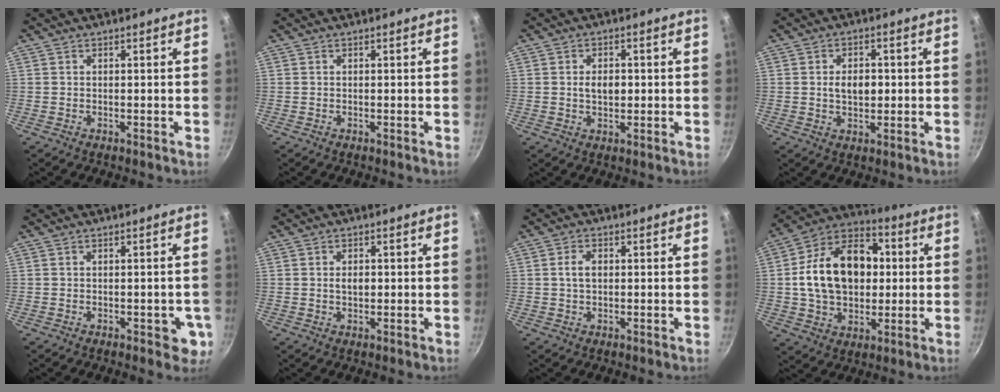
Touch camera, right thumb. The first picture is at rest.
{"total": 0.0}
{"total": 4.1, "force": [0.1, 2.6, 3.2], "torque": [-0.039, 0.003, 0.000]}
{"total": 5.3, "force": [0.2, 3.4, 4.1], "torque": [-0.049, 0.003, 0.000]}
{"total": 4.5, "force": [-1.3, 2.6, 3.5], "torque": [-0.015, 0.006, -0.015]}
{"total": 2.8, "force": [0.1, 1.8, 2.1], "torque": [-0.026, 0.003, 0.000]}
{"total": 3.3, "force": [0.3, 2.1, 2.4], "torque": [-0.036, 0.007, 0.004]}
{"total": 20.7, "force": [1.7, 14.6, 14.6], "torque": [-0.214, 0.030, 0.019]}